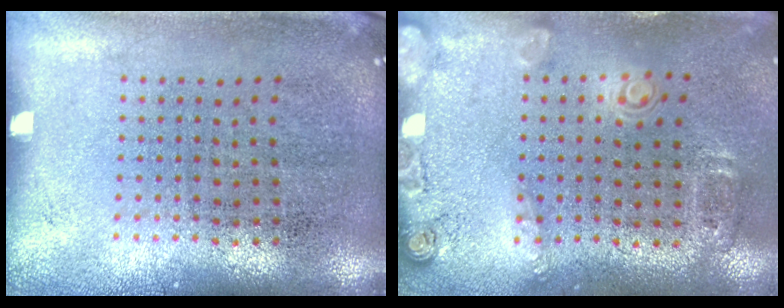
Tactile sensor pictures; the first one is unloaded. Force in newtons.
{"total": 1.9, "press": 1.2, "slide": 1.4}